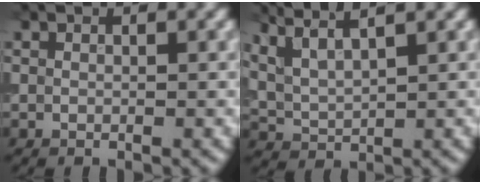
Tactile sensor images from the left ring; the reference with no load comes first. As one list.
[{"total": 5.3, "force": [3.9, 1.5, 3.1], "torque": [-0.069, 0.025, 0.060]}]